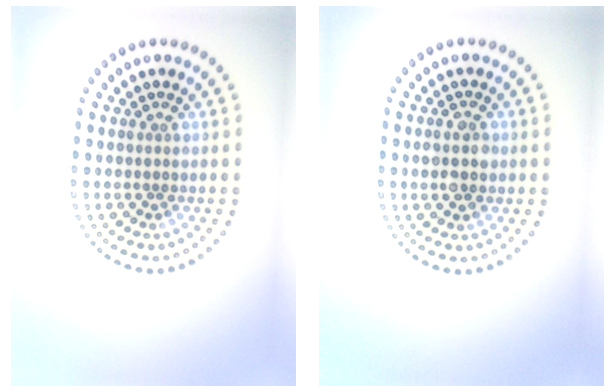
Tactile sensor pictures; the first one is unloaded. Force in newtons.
{"total": 2.8, "press": 2.8, "slide": 0.2}